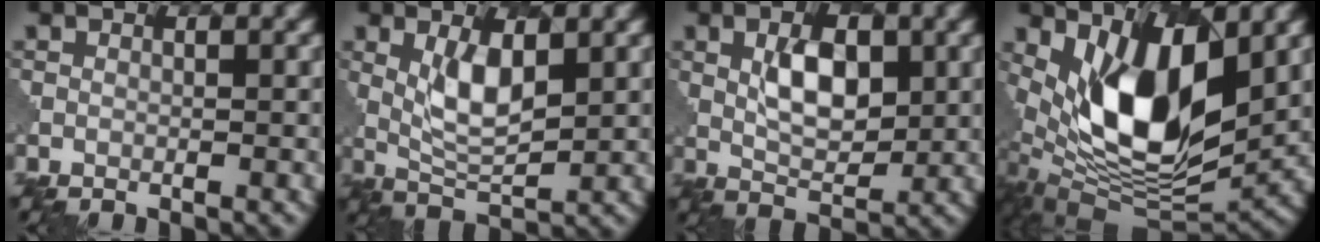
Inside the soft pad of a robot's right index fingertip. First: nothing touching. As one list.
[{"total": 4.3, "force": [1.4, 1.6, 3.7], "torque": [-0.077, -0.004, 0.033]}, {"total": 4.7, "force": [1.2, 2.6, 3.8], "torque": [-0.070, -0.001, 0.024]}, {"total": 11.9, "force": [2.9, 5.5, 10.2], "torque": [-0.178, -0.018, 0.056]}]